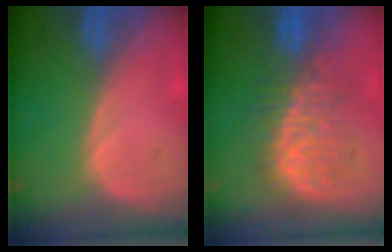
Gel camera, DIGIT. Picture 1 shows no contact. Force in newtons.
{"total": 8.7, "press": 8.6, "slide": 1.6}